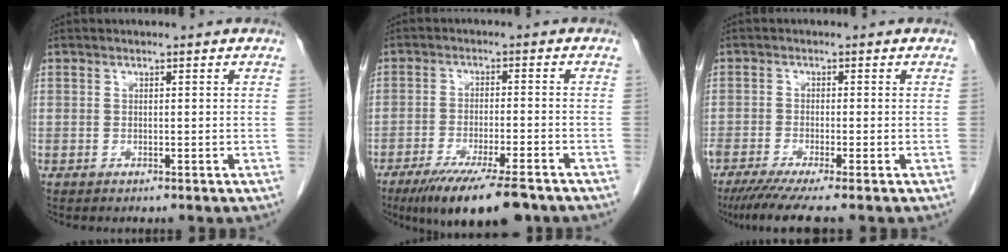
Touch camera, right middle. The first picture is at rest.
{"total": 12.5, "force": [-9.3, 1.8, 8.1], "torque": [-0.124, -0.026, -0.147]}
{"total": 7.3, "force": [-5.7, -0.2, 4.5], "torque": [-0.068, -0.020, -0.096]}